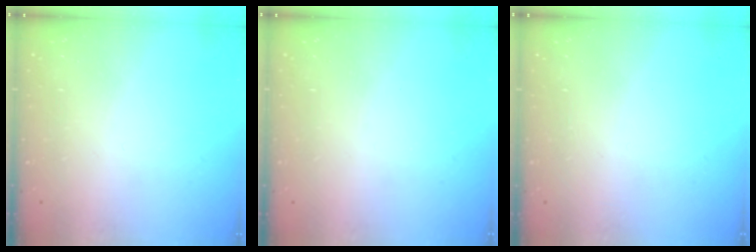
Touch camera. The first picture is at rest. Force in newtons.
{"total": 0.0}
{"total": 1.8, "press": 1.8, "slide": 0.2}